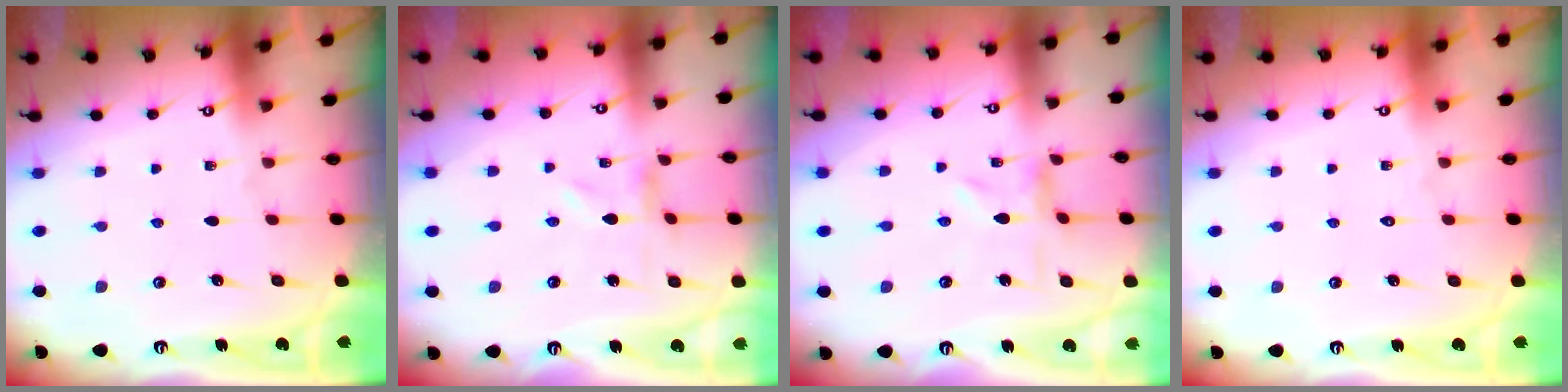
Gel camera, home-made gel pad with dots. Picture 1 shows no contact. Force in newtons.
{"total": 0.0}
{"total": 1.6, "press": 1.6, "slide": 0.2}
{"total": 1.7, "press": 1.7, "slide": 0.1}